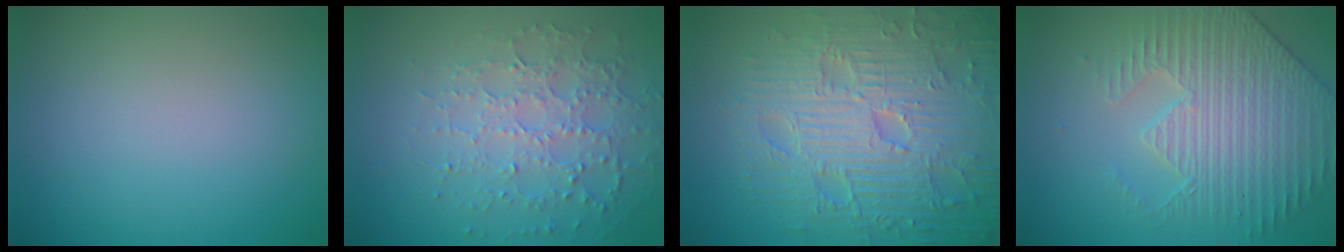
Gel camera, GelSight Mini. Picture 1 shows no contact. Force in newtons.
{"total": 4.8, "press": 3.5, "slide": 3.2}
{"total": 9.4, "press": 6.8, "slide": 6.4}
{"total": 4.2, "press": 4.2, "slide": 0.5}